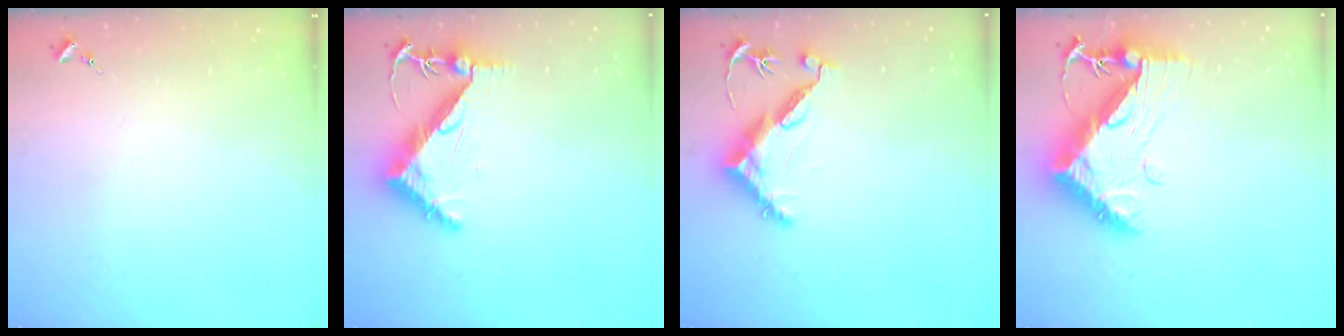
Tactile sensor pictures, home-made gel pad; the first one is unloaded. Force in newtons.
{"total": 7.8, "press": 7.7, "slide": 1.0}
{"total": 11.7, "press": 11.7, "slide": 1.0}
{"total": 13.5, "press": 13.5, "slide": 1.2}